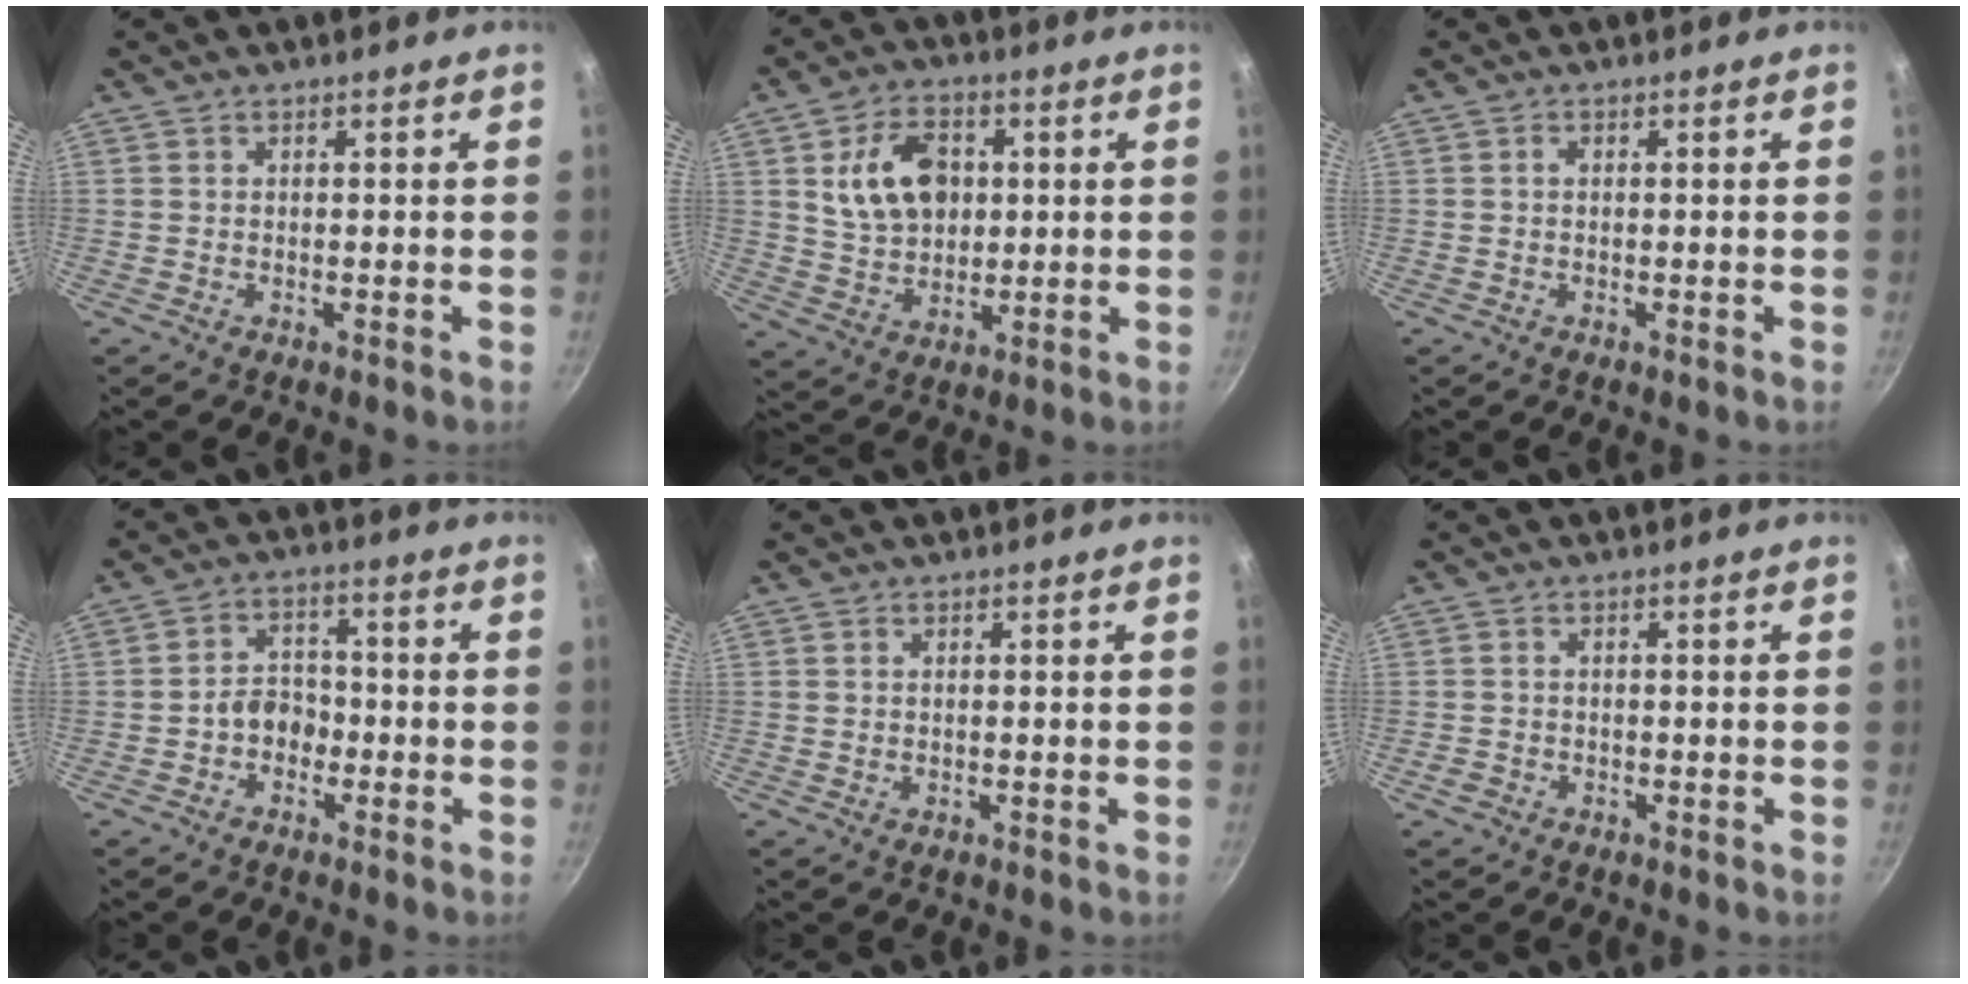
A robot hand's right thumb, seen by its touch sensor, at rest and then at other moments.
{"total": 12.5, "force": [2.6, 8.9, 8.4], "torque": [-0.119, -0.005, 0.048]}
{"total": 0.6, "force": [0.0, 0.5, 0.4], "torque": [-0.005, 0.005, -0.001]}
{"total": 5.2, "force": [-1.9, 4.0, 2.9], "torque": [-0.018, 0.029, -0.037]}
{"total": 0.5, "force": [0.0, 0.4, 0.4], "torque": [-0.006, 0.001, 0.000]}
{"total": 1.8, "force": [-0.9, 1.4, 0.6], "torque": [-0.012, 0.007, -0.015]}